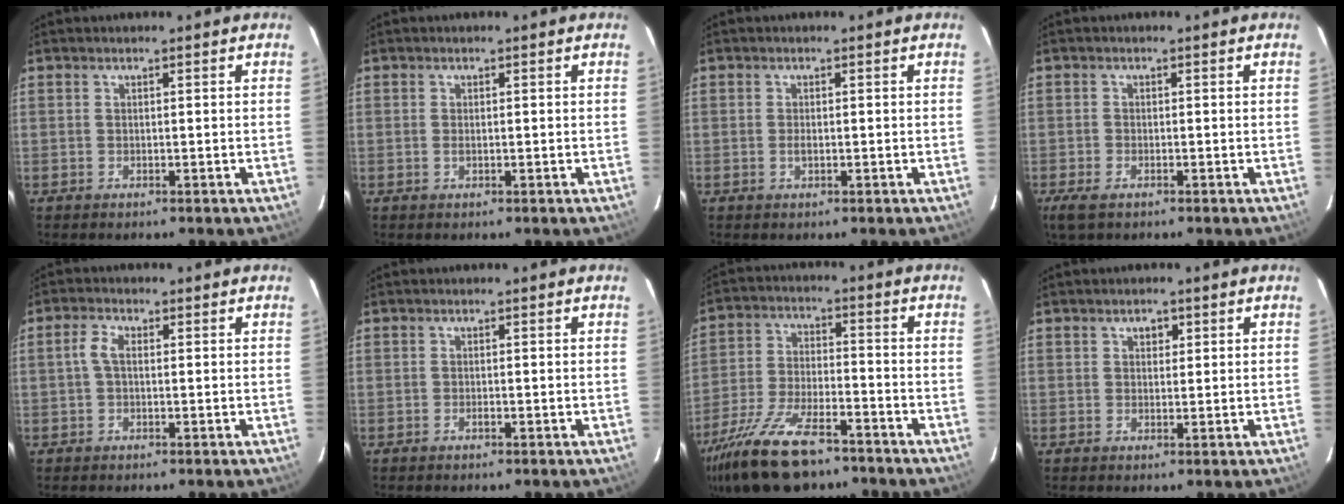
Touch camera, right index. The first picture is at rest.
{"total": 0.8, "force": [-0.1, 0.3, 0.7], "torque": [-0.015, -0.001, -0.002]}
{"total": 1.0, "force": [-0.3, 0.5, 0.9], "torque": [-0.017, -0.001, -0.005]}
{"total": 3.3, "force": [-2.1, 1.5, 2.0], "torque": [-0.049, -0.010, -0.041]}
{"total": 2.6, "force": [0.1, 1.4, 2.2], "torque": [-0.048, 0.008, 0.001]}
{"total": 0.5, "force": [-0.4, 0.2, 0.3], "torque": [-0.004, 0.000, -0.007]}
{"total": 18.5, "force": [-13.7, 6.6, 10.5], "torque": [-0.226, -0.035, -0.241]}
{"total": 1.7, "force": [0.8, 1.4, 0.8], "torque": [-0.008, 0.008, 0.012]}